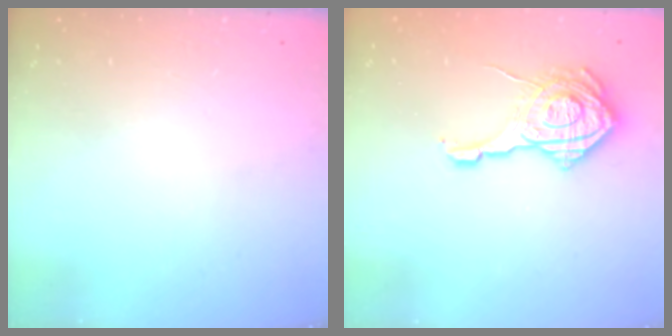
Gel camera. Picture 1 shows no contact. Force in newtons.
{"total": 18.4, "press": 18.3, "slide": 1.1}